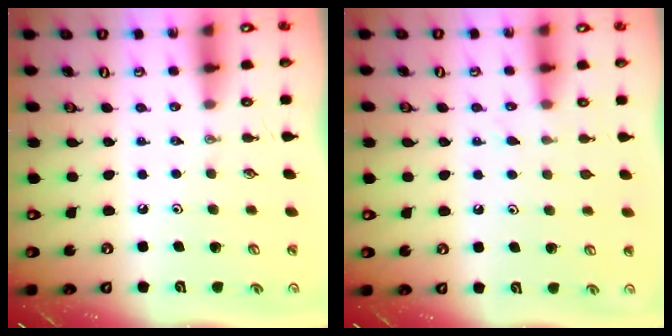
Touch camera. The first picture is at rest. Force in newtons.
{"total": 4.5, "press": 4.5, "slide": 0.6}